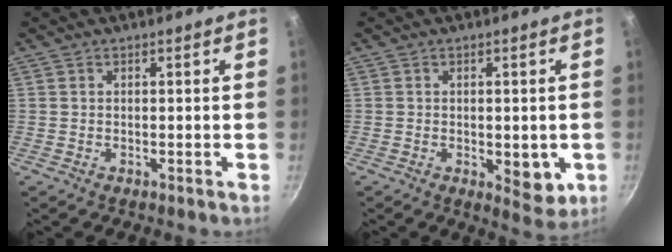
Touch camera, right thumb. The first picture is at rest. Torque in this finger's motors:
{"motor_torque": [-0.27, 0.51, 0.36, 0.51, 0.00]}